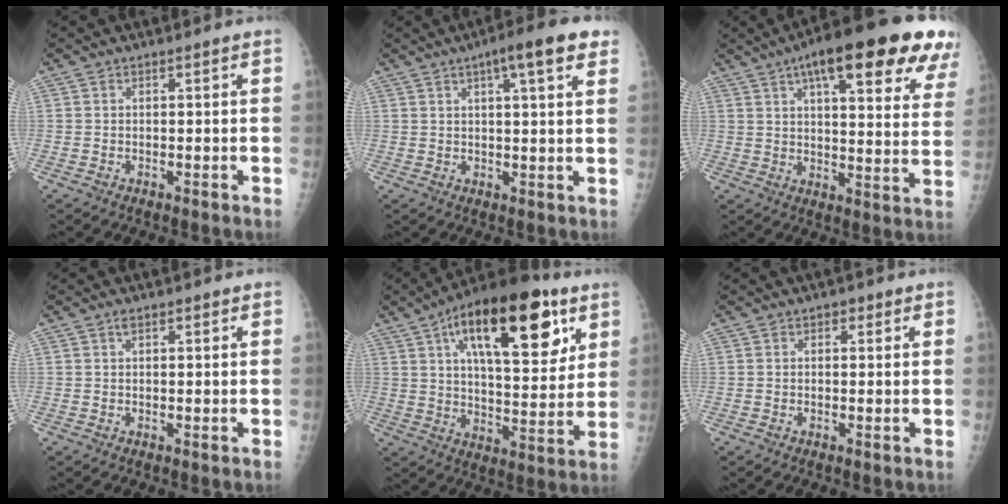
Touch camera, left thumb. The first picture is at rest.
{"total": 9.6, "force": [5.2, 2.0, 7.9], "torque": [-0.101, -0.004, 0.066]}
{"total": 26.3, "force": [15.3, 7.2, 20.2], "torque": [-0.253, -0.018, 0.196]}
{"total": 1.2, "force": [0.7, 0.5, 0.7], "torque": [-0.009, 0.000, 0.011]}
{"total": 24.4, "force": [11.2, 10.2, 19.2], "torque": [-0.261, -0.025, 0.174]}
{"total": 1.4, "force": [0.7, 1.0, 0.6], "torque": [0.004, -0.002, 0.006]}